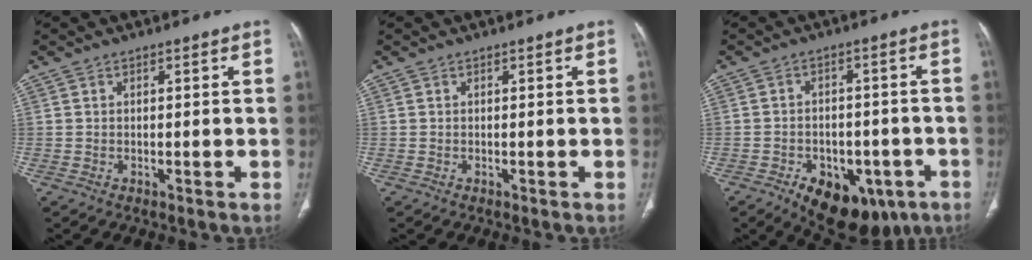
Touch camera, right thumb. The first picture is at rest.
{"total": 0.0}
{"total": 14.5, "force": [-7.3, 8.6, 9.0], "torque": [-0.100, 0.024, -0.092]}